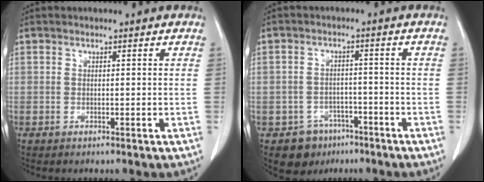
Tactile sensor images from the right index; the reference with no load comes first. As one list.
[{"total": 5.9, "force": [-3.6, 4.7, 0.4], "torque": [-0.001, 0.013, -0.048]}]